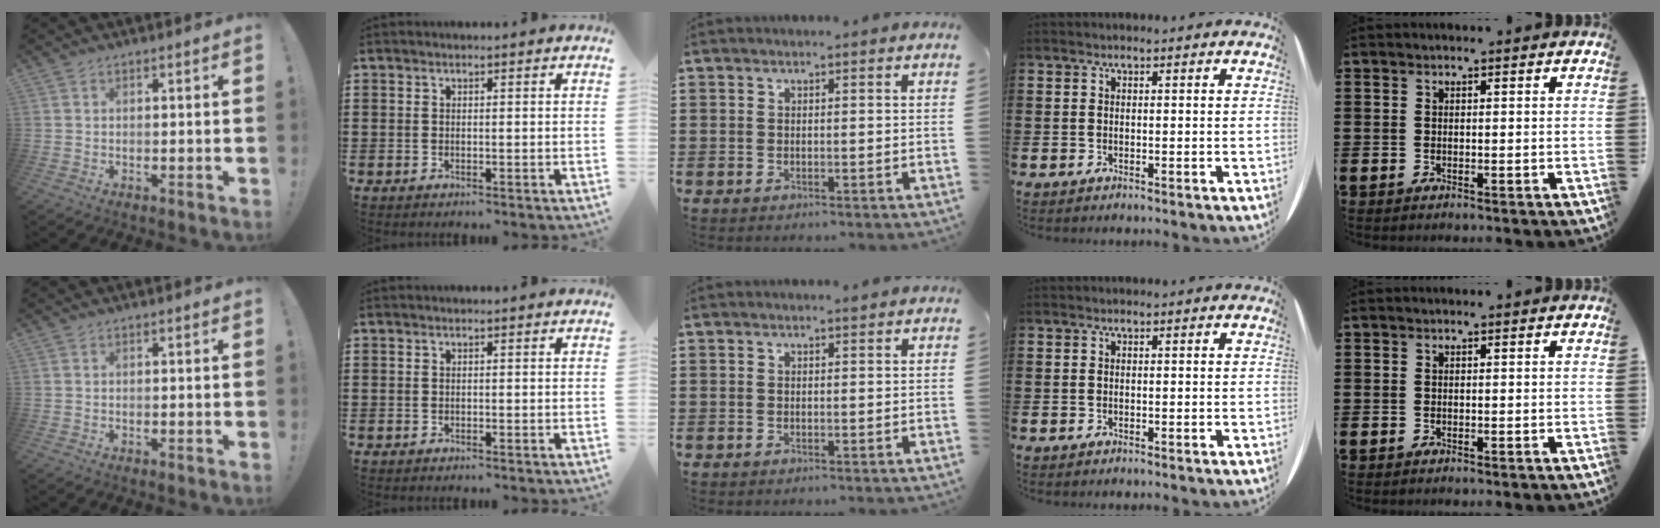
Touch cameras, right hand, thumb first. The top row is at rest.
{}